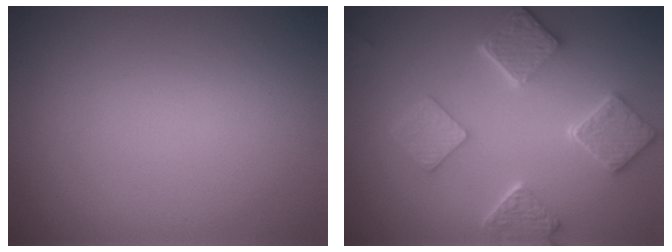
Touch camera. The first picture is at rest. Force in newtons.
{"total": 5.4, "press": 4.5, "slide": 2.9}